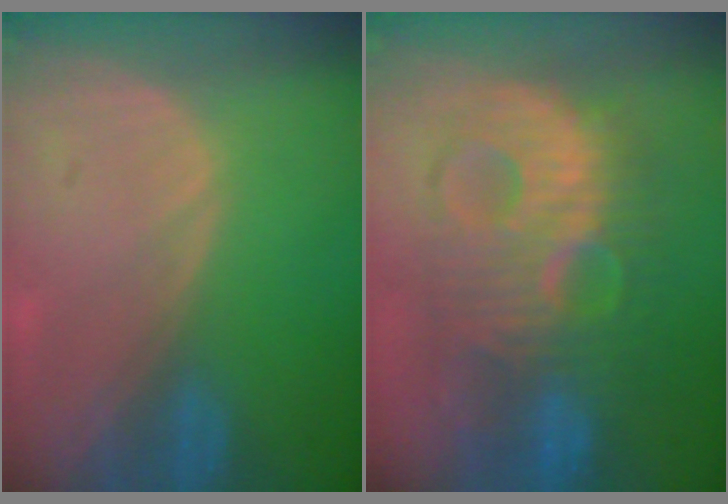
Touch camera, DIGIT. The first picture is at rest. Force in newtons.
{"total": 11.4, "press": 11.4, "slide": 0.7}